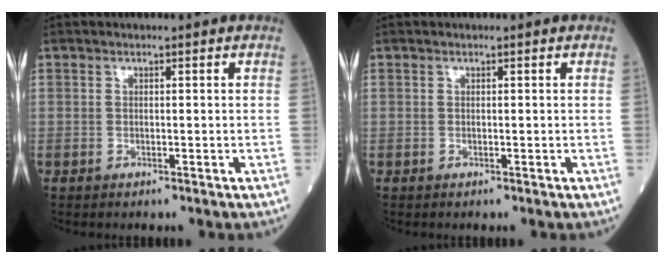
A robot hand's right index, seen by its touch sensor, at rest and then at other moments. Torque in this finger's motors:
{"motor_torque": [0.01, 0.01, 0.00, -0.01]}